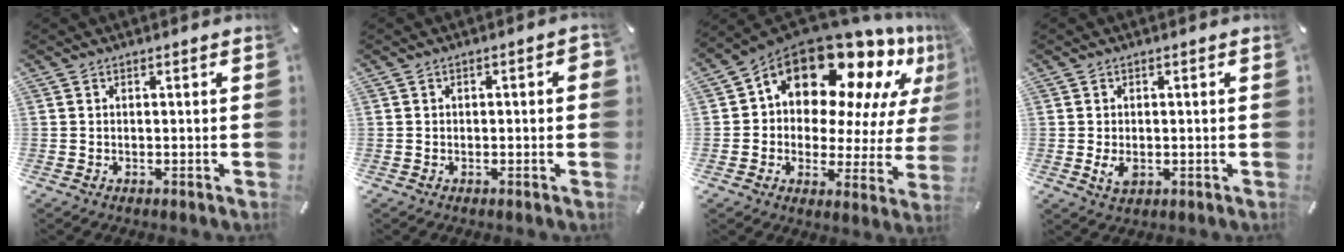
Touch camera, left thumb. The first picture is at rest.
{"total": 1.5, "force": [-0.5, 1.0, 1.0], "torque": [-0.017, 0.006, -0.011]}
{"total": 18.6, "force": [12.7, 10.2, 8.8], "torque": [-0.133, -0.112, 0.217]}
{"total": 3.2, "force": [-0.6, 2.1, 2.3], "torque": [-0.054, -0.003, -0.012]}